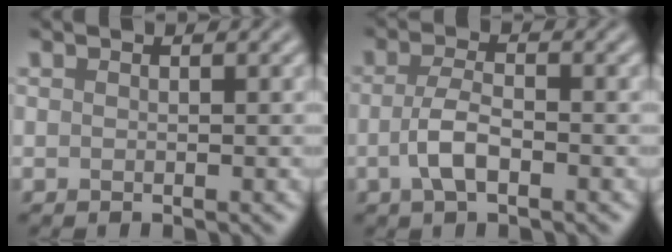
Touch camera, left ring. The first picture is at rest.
{"total": 3.1, "force": [-1.0, 1.2, 2.7], "torque": [-0.058, 0.000, -0.025]}